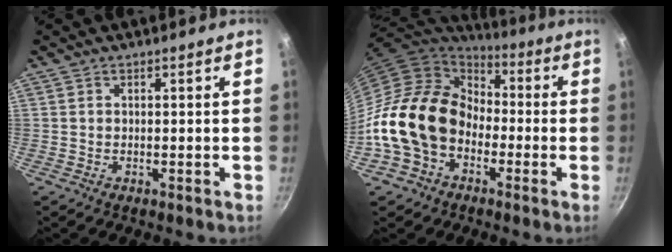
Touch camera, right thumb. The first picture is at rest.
{"total": 19.5, "force": [-4.4, 14.9, 11.8], "torque": [-0.189, 0.056, -0.093]}